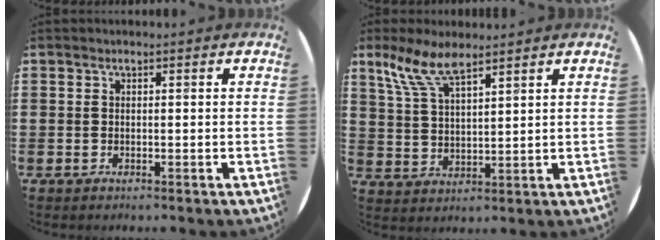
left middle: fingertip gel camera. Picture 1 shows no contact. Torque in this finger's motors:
{"motor_torque": [1.15, -0.99, 0.16, 0.15]}